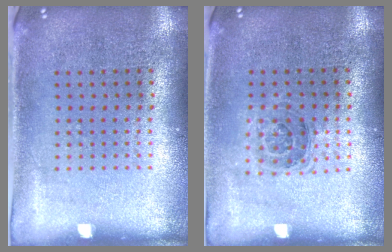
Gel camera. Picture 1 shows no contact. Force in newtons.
{"total": 1.1, "press": 1.0, "slide": 0.5}